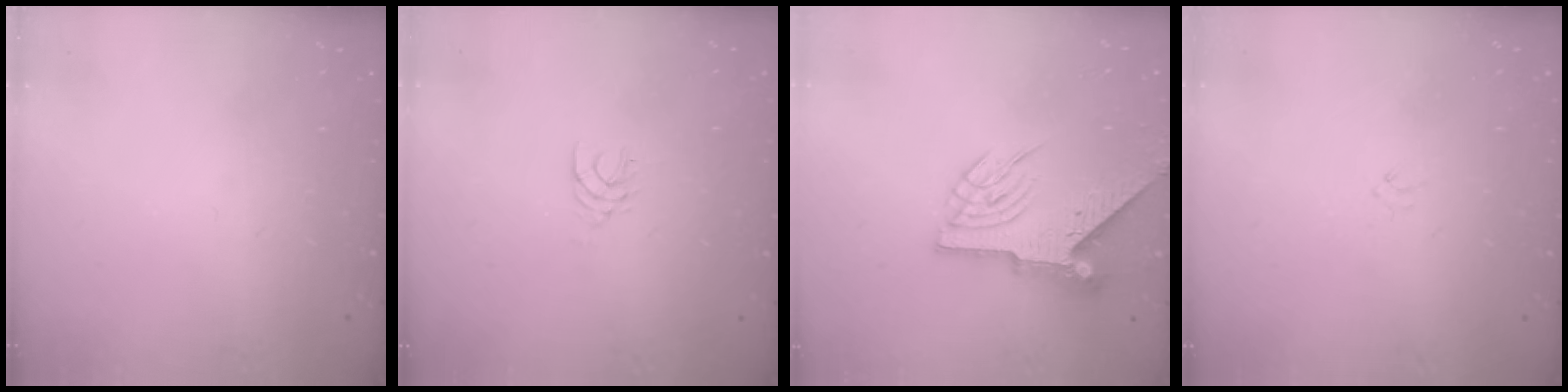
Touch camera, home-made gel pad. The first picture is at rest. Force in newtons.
{"total": 3.1, "press": 3.0, "slide": 0.4}
{"total": 7.6, "press": 7.6, "slide": 0.6}
{"total": 0.0}